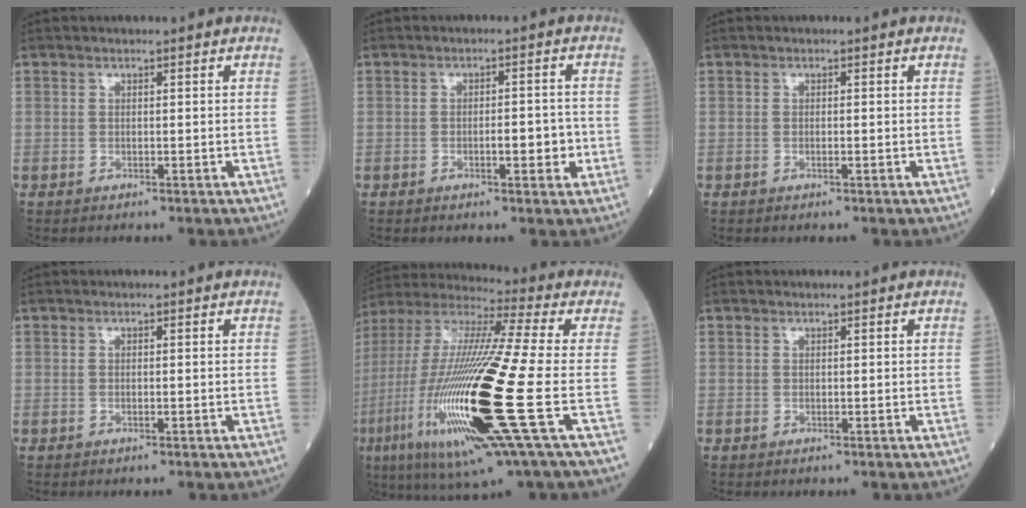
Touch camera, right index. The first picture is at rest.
{"total": 4.2, "force": [-1.1, 1.5, 3.7], "torque": [-0.062, 0.011, -0.010]}
{"total": 0.6, "force": [-0.1, 0.3, 0.5], "torque": [-0.020, -0.001, -0.002]}
{"total": 0.0}
{"total": 29.5, "force": [-7.0, 2.8, 28.6], "torque": [-0.614, -0.058, -0.145]}
{"total": 0.0}